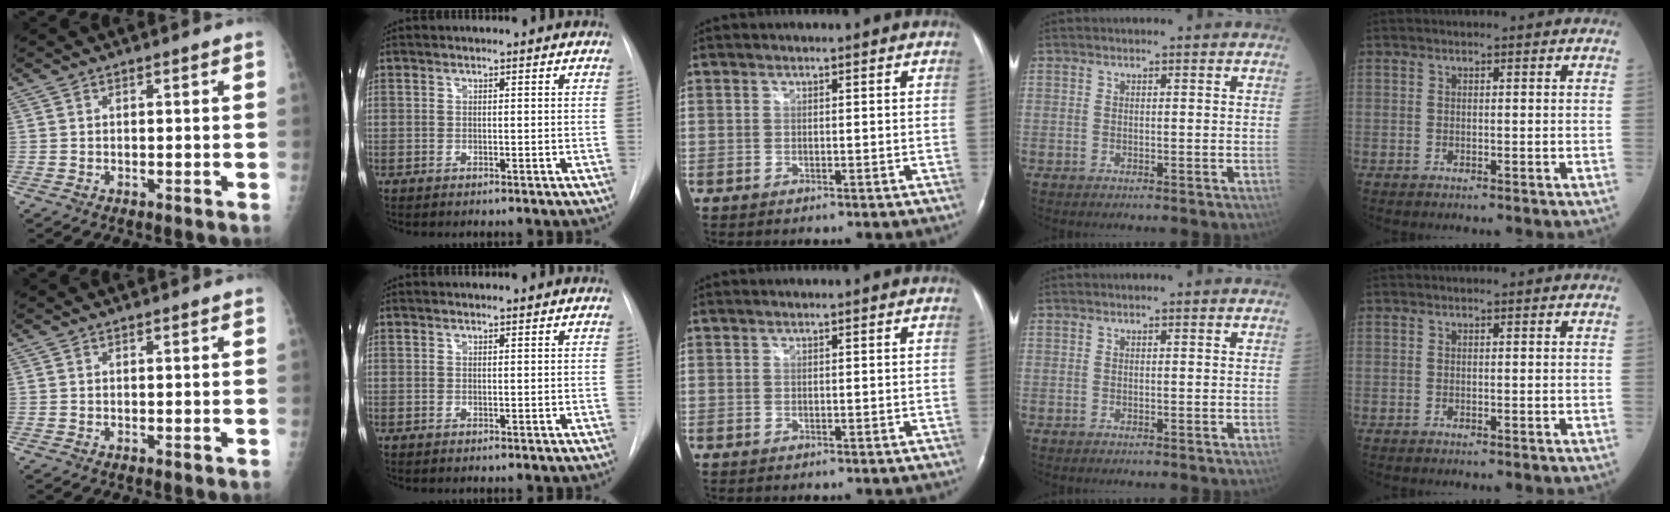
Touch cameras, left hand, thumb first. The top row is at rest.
{"thumb": {"total": 0.7, "force": [0.7, 0.1, 0.3], "torque": [-0.005, 0.001, 0.009]}}